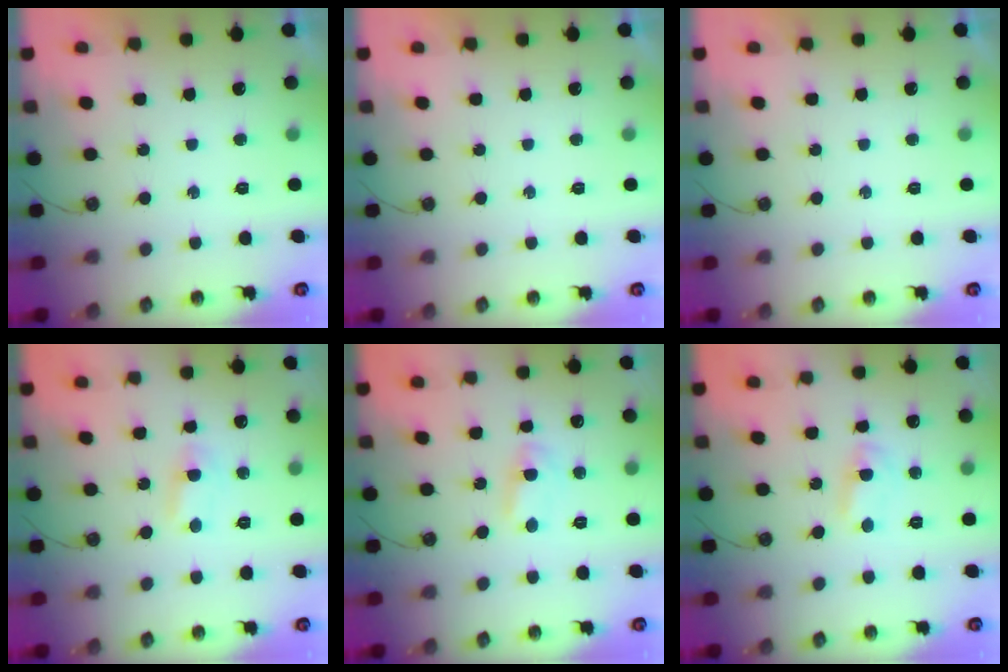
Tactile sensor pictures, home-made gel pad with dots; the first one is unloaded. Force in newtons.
{"total": 0.0}
{"total": 0.0}
{"total": 2.0, "press": 1.9, "slide": 0.7}
{"total": 2.8, "press": 2.8, "slide": 0.3}
{"total": 1.7, "press": 1.7, "slide": 0.2}